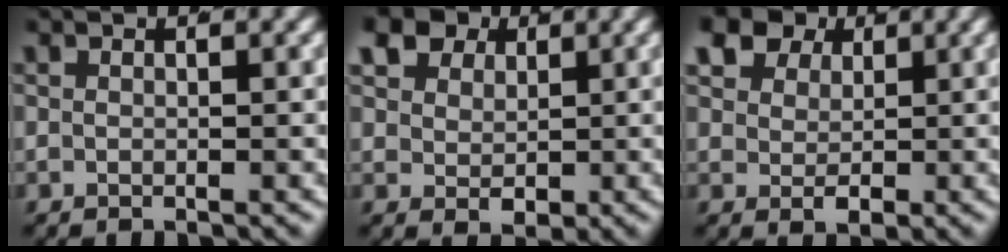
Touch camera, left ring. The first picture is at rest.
{"total": 7.0, "force": [3.2, 5.1, 3.6], "torque": [-0.069, -0.008, 0.057]}
{"total": 7.5, "force": [3.4, 5.3, 4.0], "torque": [-0.073, -0.006, 0.060]}